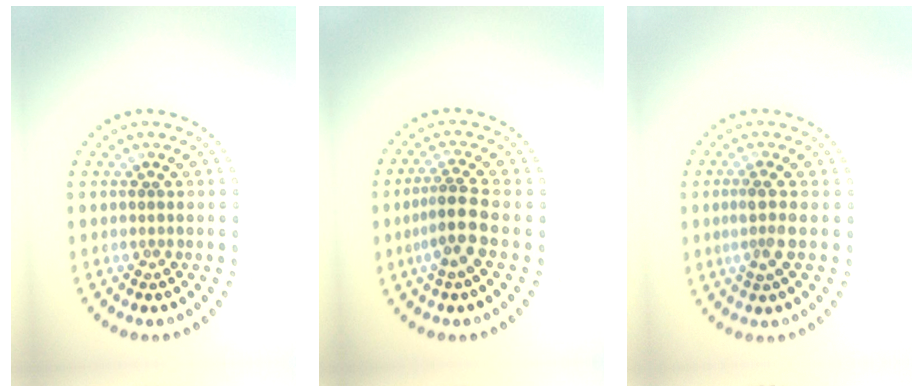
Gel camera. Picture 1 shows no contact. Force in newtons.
{"total": 2.9, "press": 2.4, "slide": 1.7}
{"total": 2.0, "press": 1.5, "slide": 1.3}